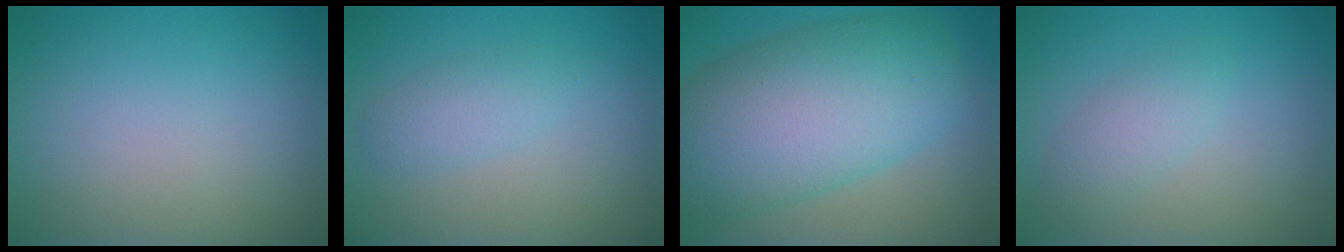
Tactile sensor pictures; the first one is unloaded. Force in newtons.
{"total": 2.0, "press": 2.0, "slide": 0.1}
{"total": 12.0, "press": 12.0, "slide": 0.4}
{"total": 2.1, "press": 2.1, "slide": 0.1}